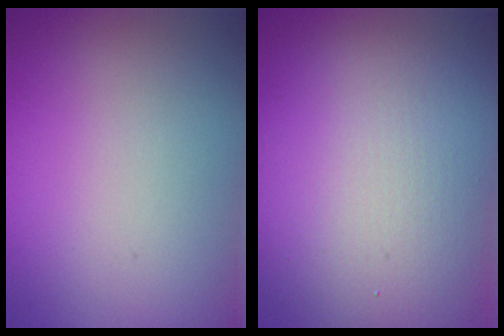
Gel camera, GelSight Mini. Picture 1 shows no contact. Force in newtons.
{"total": 13.4, "press": 13.4, "slide": 0.4}